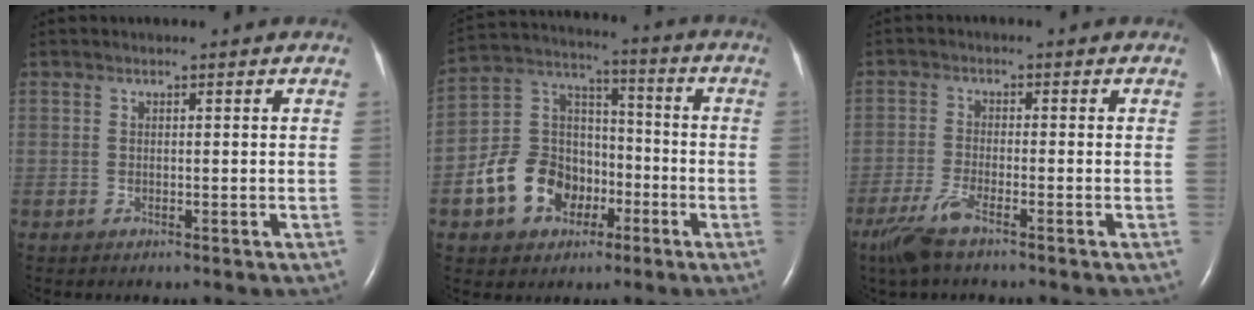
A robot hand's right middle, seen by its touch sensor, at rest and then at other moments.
{"total": 12.3, "force": [-4.8, 9.6, 6.0], "torque": [-0.135, 0.034, -0.078]}
{"total": 5.4, "force": [-3.8, 0.6, 3.8], "torque": [-0.095, -0.015, -0.074]}